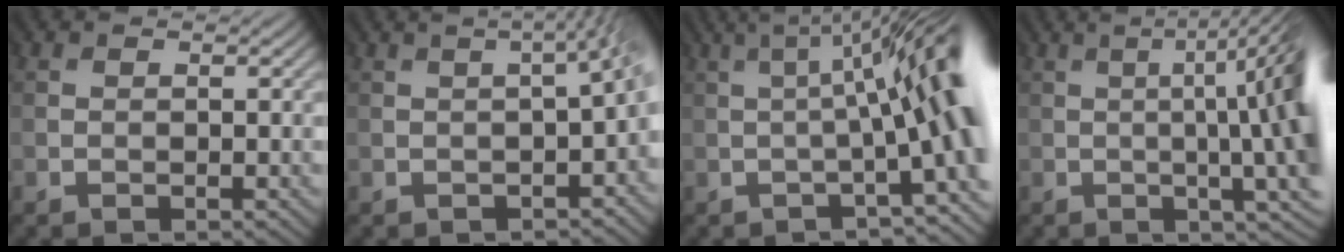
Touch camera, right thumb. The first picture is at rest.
{"total": 6.7, "force": [-0.7, 2.7, 6.1], "torque": [-0.042, 0.006, -0.017]}
{"total": 12.0, "force": [0.3, 3.0, 11.7], "torque": [-0.127, 0.016, 0.011]}
{"total": 13.1, "force": [0.6, 4.0, 12.5], "torque": [-0.134, 0.018, 0.022]}